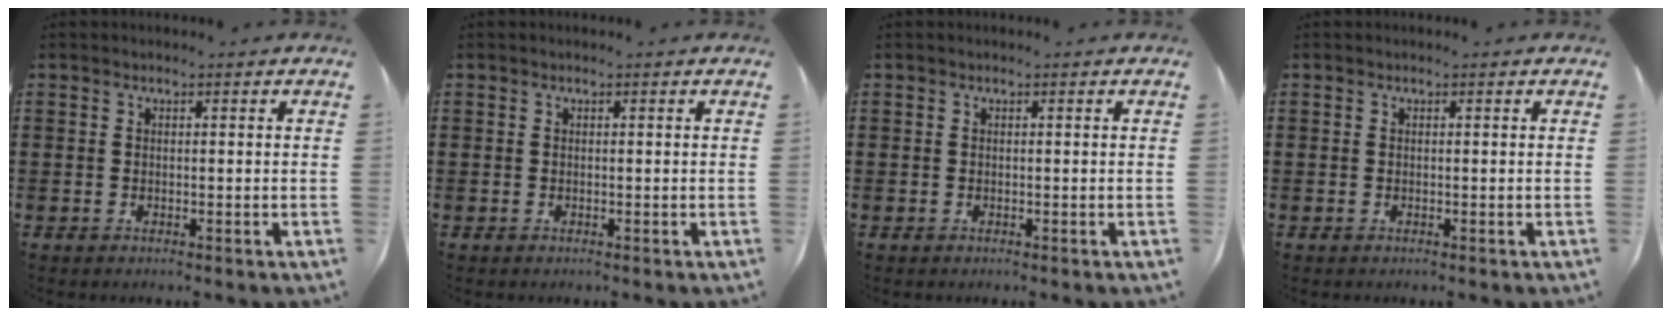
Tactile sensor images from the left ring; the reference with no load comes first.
{"total": 0.0}
{"total": 0.0}
{"total": 0.0}